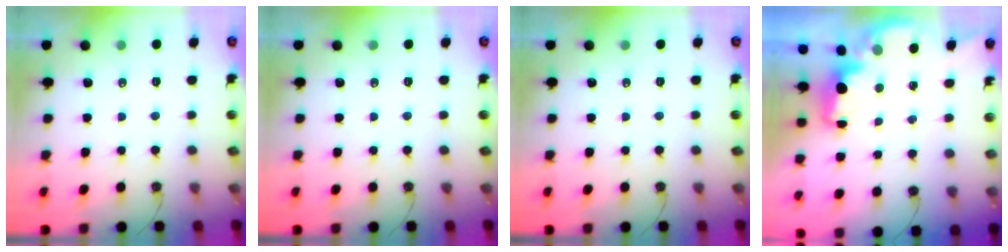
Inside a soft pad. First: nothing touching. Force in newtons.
{"total": 0.0}
{"total": 0.0}
{"total": 2.3, "press": 2.2, "slide": 0.9}